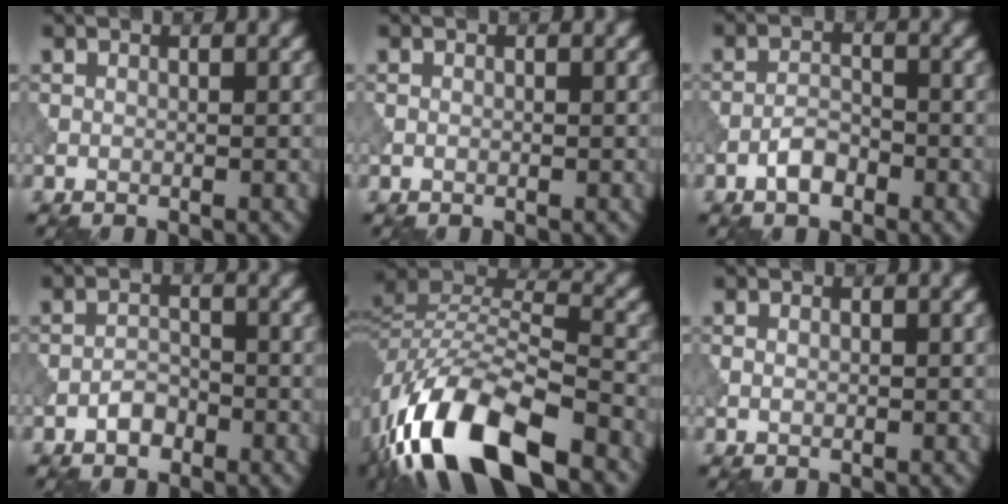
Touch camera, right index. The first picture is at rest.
{"total": 0.0}
{"total": 2.5, "force": [-1.6, 1.1, 1.5], "torque": [-0.024, 0.006, -0.032]}
{"total": 1.9, "force": [-1.3, 1.0, 0.9], "torque": [-0.014, 0.005, -0.025]}
{"total": 13.3, "force": [-8.3, 5.1, 9.0], "torque": [-0.175, -0.003, -0.159]}
{"total": 0.8, "force": [-0.1, 0.5, 0.6], "torque": [-0.012, -0.001, -0.001]}